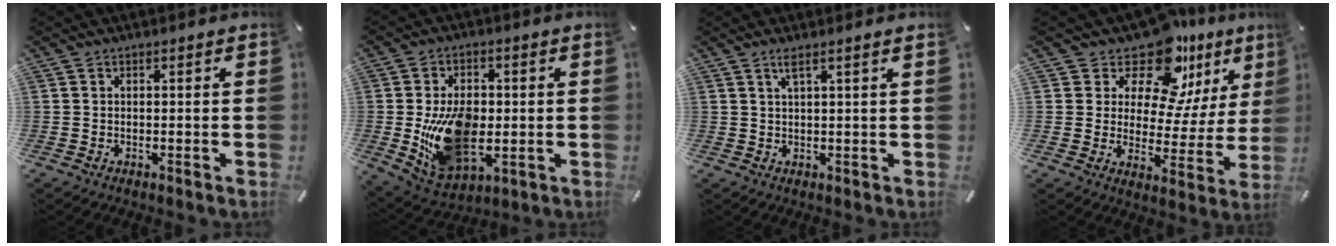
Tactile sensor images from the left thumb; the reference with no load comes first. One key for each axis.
{"total": 16.1, "fx": -1.2, "fy": 10.9, "fz": 11.8, "tx": -0.232, "ty": -0.004, "tz": -0.018}
{"total": 2.4, "fx": 1.5, "fy": -0.2, "fz": 1.9, "tx": -0.040, "ty": -0.003, "tz": 0.026}
{"total": 15.5, "fx": 12.4, "fy": 6.9, "fz": 6.2, "tx": -0.102, "ty": -0.116, "tz": 0.214}